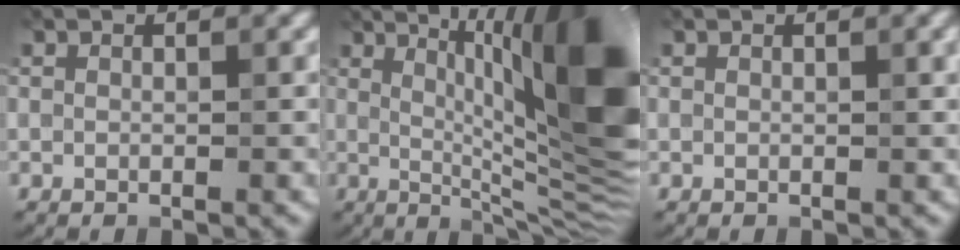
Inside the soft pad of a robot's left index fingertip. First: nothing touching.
{"total": 12.8, "force": [2.4, 2.8, 12.2], "torque": [-0.158, 0.004, 0.044]}
{"total": 1.5, "force": [0.5, 0.5, 1.3], "torque": [-0.011, 0.003, 0.008]}